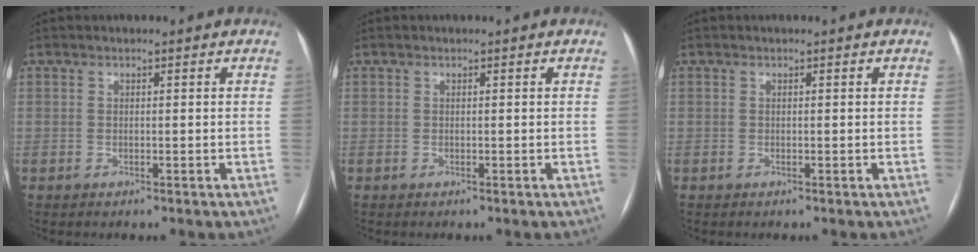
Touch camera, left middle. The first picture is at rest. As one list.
[{"total": 0.0}, {"total": 0.0}]